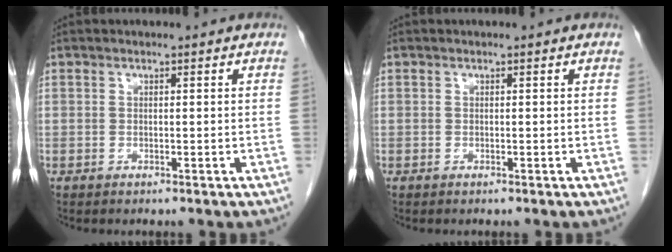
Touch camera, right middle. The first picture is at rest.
{"total": 0.0}